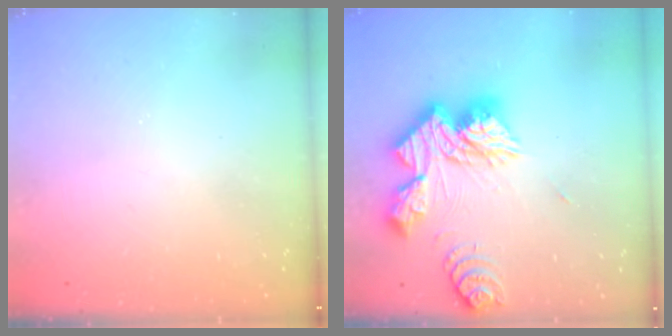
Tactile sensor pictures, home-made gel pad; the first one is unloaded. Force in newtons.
{"total": 19.9, "press": 19.8, "slide": 1.7}